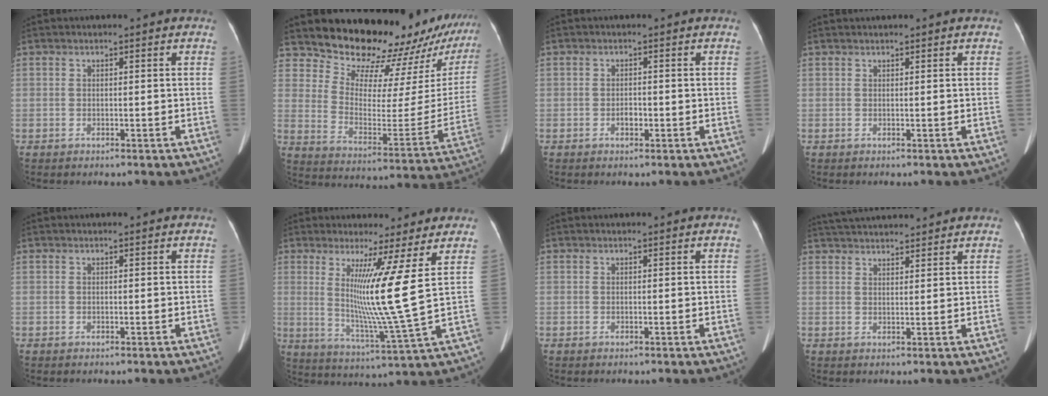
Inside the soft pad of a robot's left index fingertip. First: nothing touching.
{"total": 23.2, "force": [22.2, 4.0, 5.4], "torque": [-0.080, -0.127, 0.287]}
{"total": 1.1, "force": [-0.9, 0.5, 0.5], "torque": [-0.003, -0.006, -0.011]}
{"total": 1.9, "force": [1.7, -0.2, 0.8], "torque": [-0.012, 0.018, 0.025]}
{"total": 0.0}
{"total": 10.3, "force": [2.7, -2.9, 9.5], "torque": [-0.165, -0.046, 0.056]}
{"total": 0.0}
{"total": 11.8, "force": [11.0, 1.3, 4.1], "torque": [-0.070, 0.027, 0.163]}